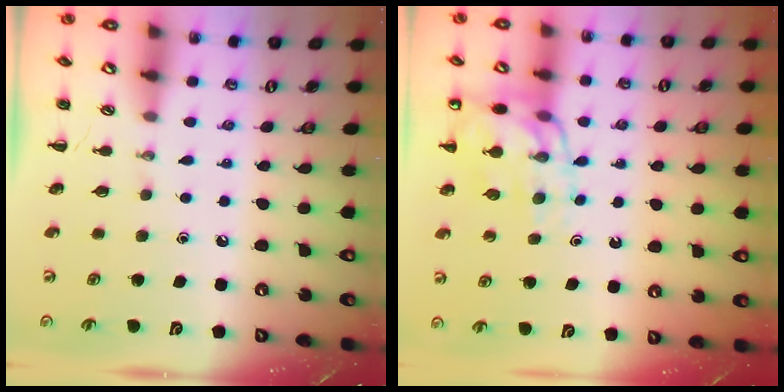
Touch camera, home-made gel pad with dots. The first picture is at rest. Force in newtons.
{"total": 12.4, "press": 12.1, "slide": 2.7}